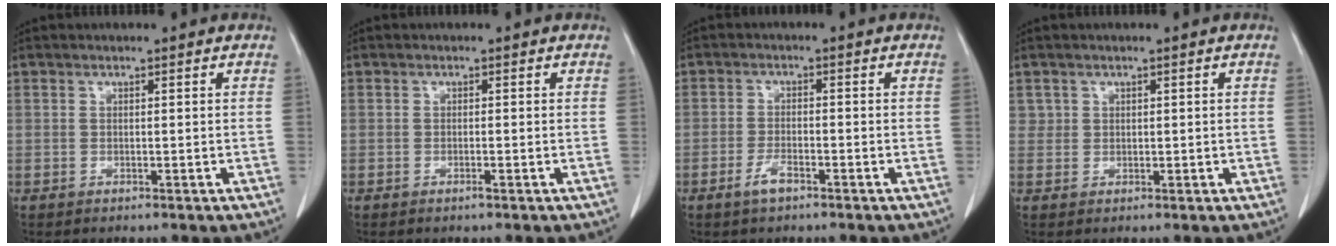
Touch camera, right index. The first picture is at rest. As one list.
[{"total": 0.7, "force": [-0.5, -0.1, 0.6], "torque": [-0.012, -0.001, -0.007]}, {"total": 2.9, "force": [-1.9, 0.8, 2.0], "torque": [-0.044, 0.001, -0.038]}, {"total": 1.4, "force": [0.6, 1.3, 0.1], "torque": [0.007, 0.003, 0.007]}]